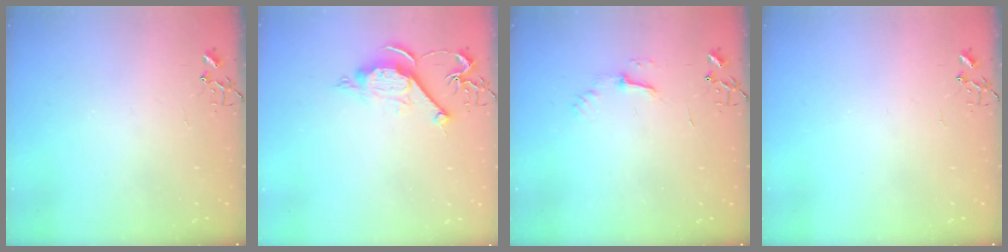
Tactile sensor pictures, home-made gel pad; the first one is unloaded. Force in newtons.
{"total": 10.3, "press": 10.3, "slide": 0.6}
{"total": 5.8, "press": 5.8, "slide": 0.6}
{"total": 0.0}